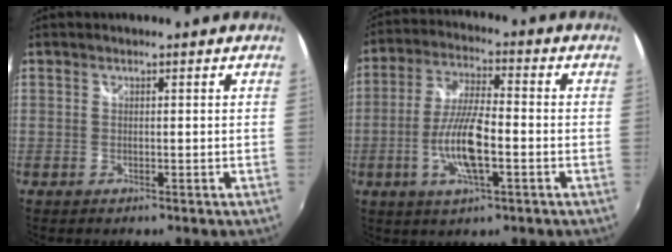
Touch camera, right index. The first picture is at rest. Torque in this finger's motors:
{"motor_torque": [1.74, -0.15, 0.63, 0.11]}